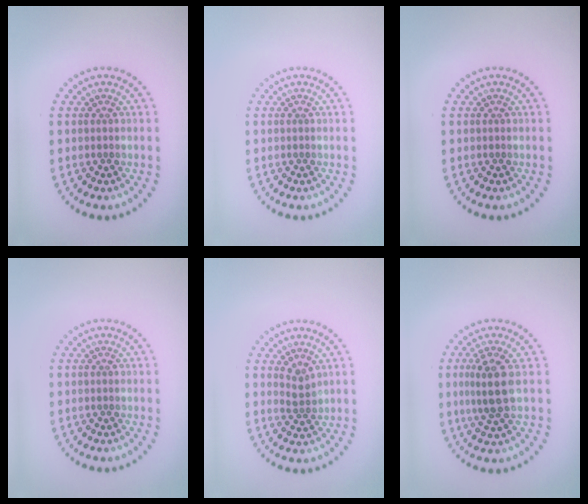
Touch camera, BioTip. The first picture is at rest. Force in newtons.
{"total": 0.0}
{"total": 0.0}
{"total": 0.0}
{"total": 1.5, "press": 1.0, "slide": 1.1}
{"total": 3.5, "press": 3.1, "slide": 1.5}